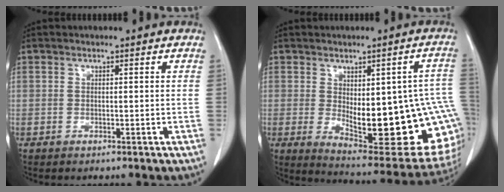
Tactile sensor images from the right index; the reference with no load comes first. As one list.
[{"total": 21.7, "force": [-2.4, 6.9, 20.5], "torque": [-0.194, 0.003, -0.001]}]